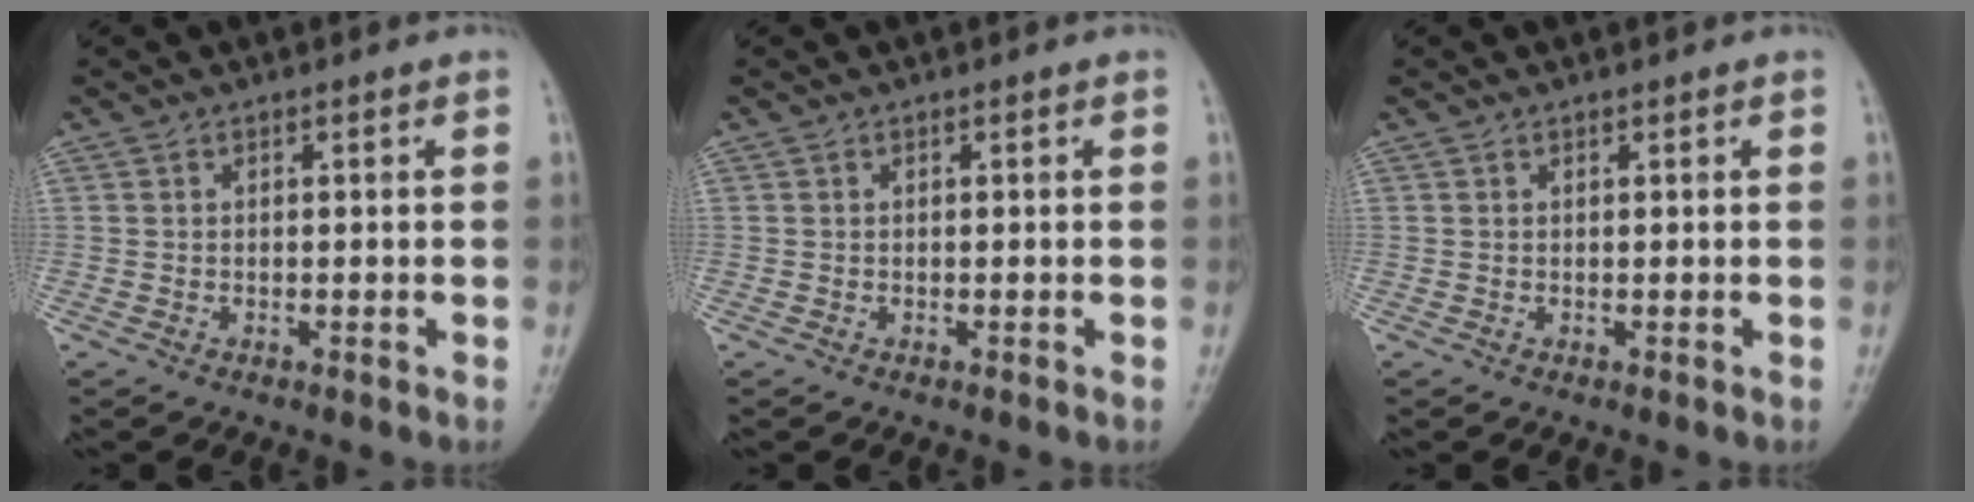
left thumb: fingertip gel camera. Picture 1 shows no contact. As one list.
[{"total": 0.0}, {"total": 0.0}]